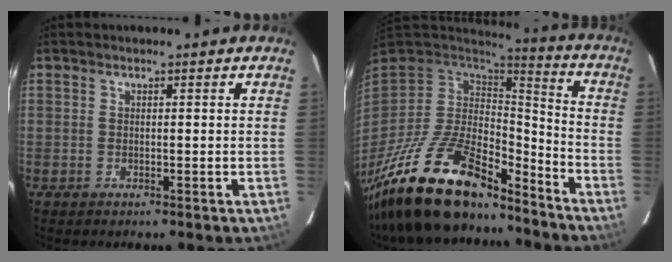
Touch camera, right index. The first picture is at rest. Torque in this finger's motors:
{"motor_torque": [1.18, -0.96, 1.05, 0.21]}